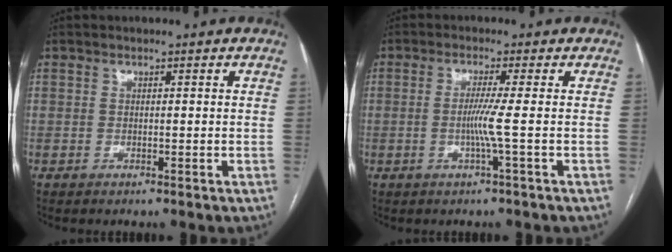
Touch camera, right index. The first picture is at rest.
{"total": 3.6, "force": [-0.7, -1.5, 3.2], "torque": [-0.066, -0.007, -0.014]}